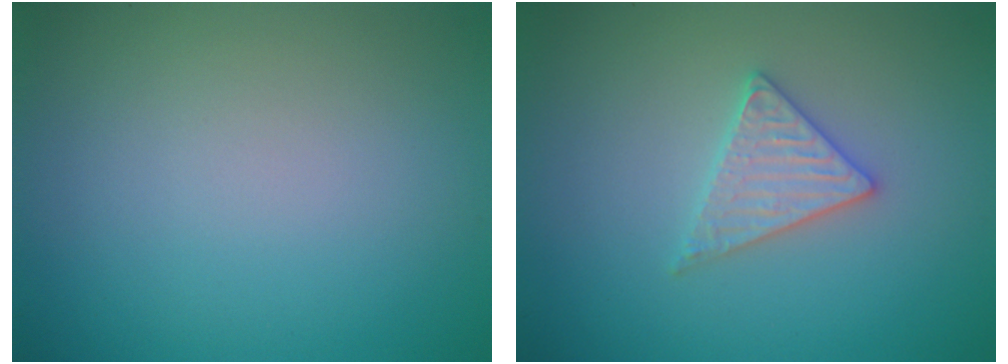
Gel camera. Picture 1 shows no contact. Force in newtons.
{"total": 2.6, "press": 2.6, "slide": 0.3}